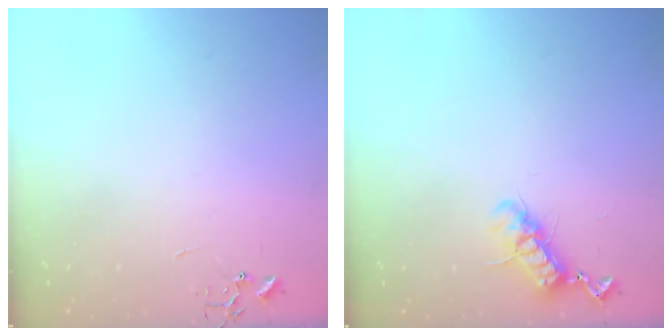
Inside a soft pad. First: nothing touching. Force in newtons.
{"total": 11.3, "press": 11.2, "slide": 1.2}